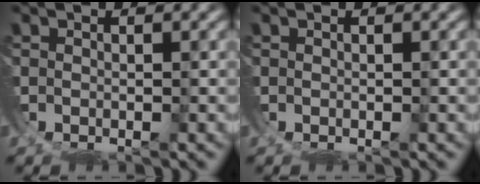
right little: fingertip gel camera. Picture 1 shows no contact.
{"total": 0.0}